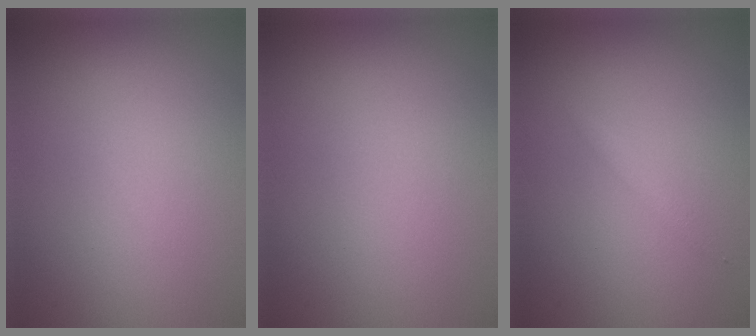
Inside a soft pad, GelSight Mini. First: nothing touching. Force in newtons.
{"total": 0.0}
{"total": 0.7, "press": 0.7, "slide": 0.0}